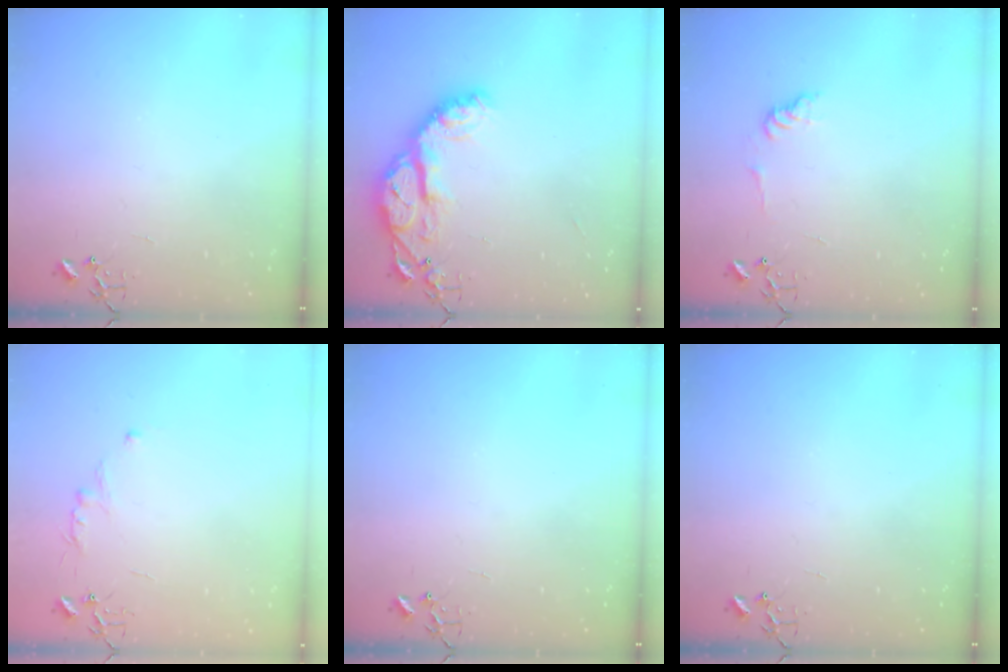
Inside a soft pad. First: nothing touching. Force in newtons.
{"total": 14.9, "press": 14.8, "slide": 1.5}
{"total": 7.3, "press": 7.3, "slide": 0.3}
{"total": 5.5, "press": 5.5, "slide": 0.6}
{"total": 0.0}
{"total": 0.0}